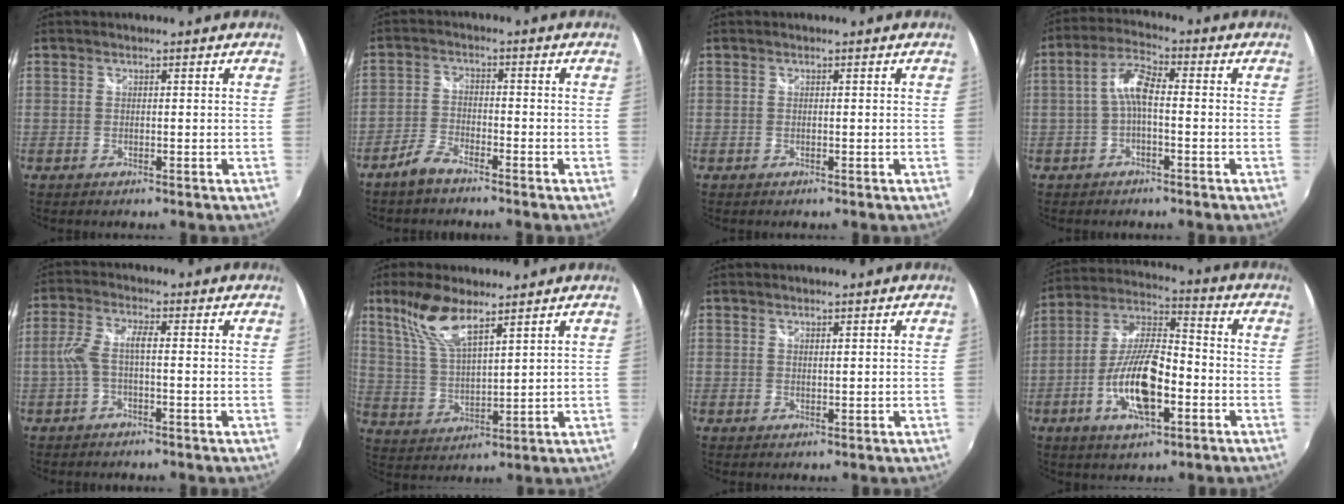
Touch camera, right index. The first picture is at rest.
{"total": 4.1, "force": [-3.4, 1.3, 1.8], "torque": [-0.054, 0.003, -0.071]}
{"total": 0.0}
{"total": 5.5, "force": [-1.0, 1.8, 5.1], "torque": [-0.109, 0.018, -0.021]}
{"total": 4.7, "force": [-1.0, 1.0, 4.5], "torque": [-0.098, 0.006, -0.016]}
{"total": 9.8, "force": [6.8, 2.6, 6.6], "torque": [-0.135, 0.008, 0.143]}
{"total": 0.7, "force": [0.6, 0.1, 0.3], "torque": [-0.003, 0.000, 0.010]}
{"total": 14.9, "force": [-4.9, 5.3, 13.0], "torque": [-0.266, -0.003, -0.092]}